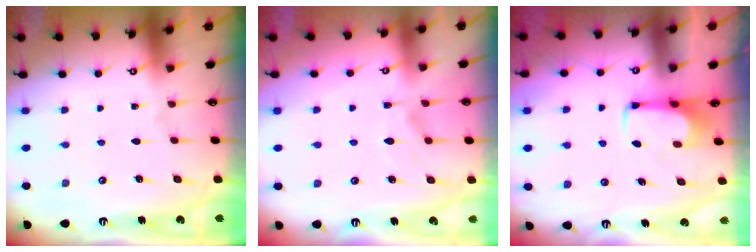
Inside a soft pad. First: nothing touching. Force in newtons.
{"total": 1.3, "press": 0.0, "slide": 1.3}
{"total": 1.7, "press": 1.6, "slide": 0.5}